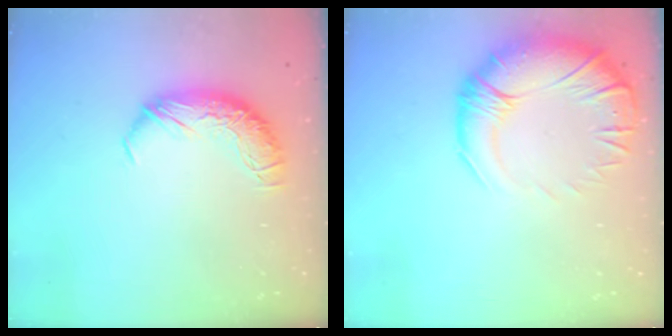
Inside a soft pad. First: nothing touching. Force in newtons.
{"total": 5.3, "press": 3.6, "slide": 3.8}